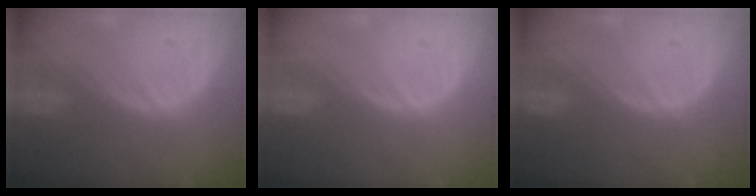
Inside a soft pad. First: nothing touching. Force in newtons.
{"total": 0.0}
{"total": 0.0}